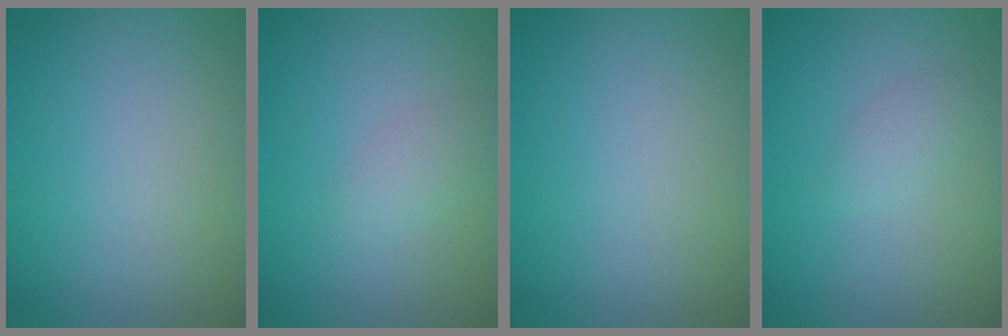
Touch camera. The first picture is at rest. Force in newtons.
{"total": 1.5, "press": 1.5, "slide": 0.1}
{"total": 0.0}
{"total": 1.2, "press": 1.2, "slide": 0.0}